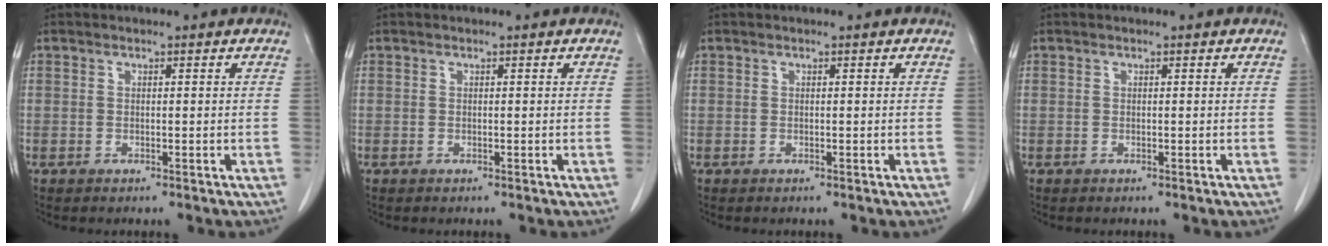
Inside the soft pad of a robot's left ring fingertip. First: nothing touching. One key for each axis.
{"total": 0.0}
{"total": 0.0}
{"total": 0.0}